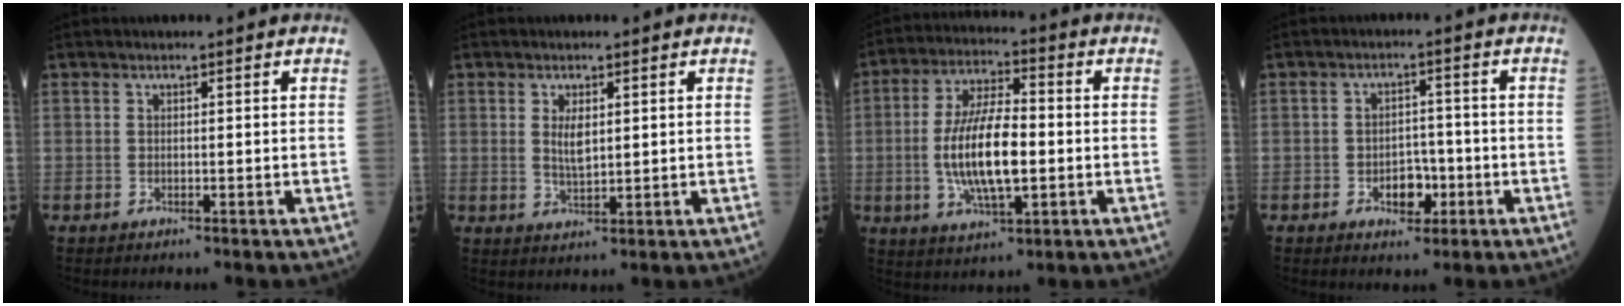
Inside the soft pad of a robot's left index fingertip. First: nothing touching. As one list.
[{"total": 3.0, "force": [0.8, 1.0, 2.7], "torque": [-0.056, -0.005, 0.019]}, {"total": 12.0, "force": [-1.5, 3.7, 11.3], "torque": [-0.228, 0.002, -0.027]}, {"total": 4.2, "force": [-1.6, 2.5, 2.9], "torque": [-0.036, 0.007, -0.022]}]